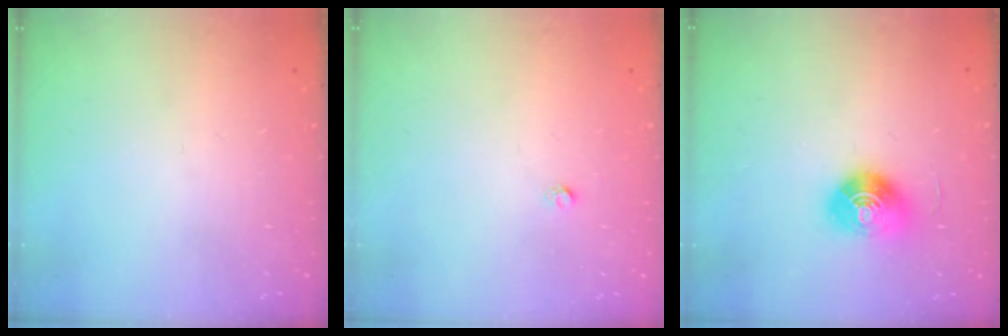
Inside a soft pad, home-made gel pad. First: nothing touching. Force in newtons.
{"total": 1.6, "press": 1.5, "slide": 0.1}
{"total": 9.9, "press": 9.9, "slide": 0.9}